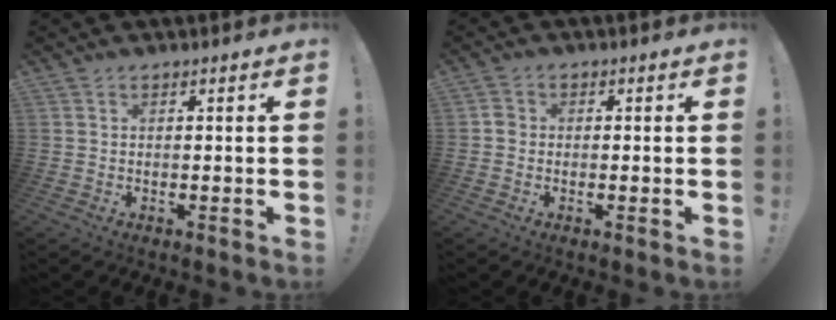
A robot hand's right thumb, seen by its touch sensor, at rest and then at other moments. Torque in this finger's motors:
{"motor_torque": [0.10, -0.05, -0.04, 0.15, 0.00]}